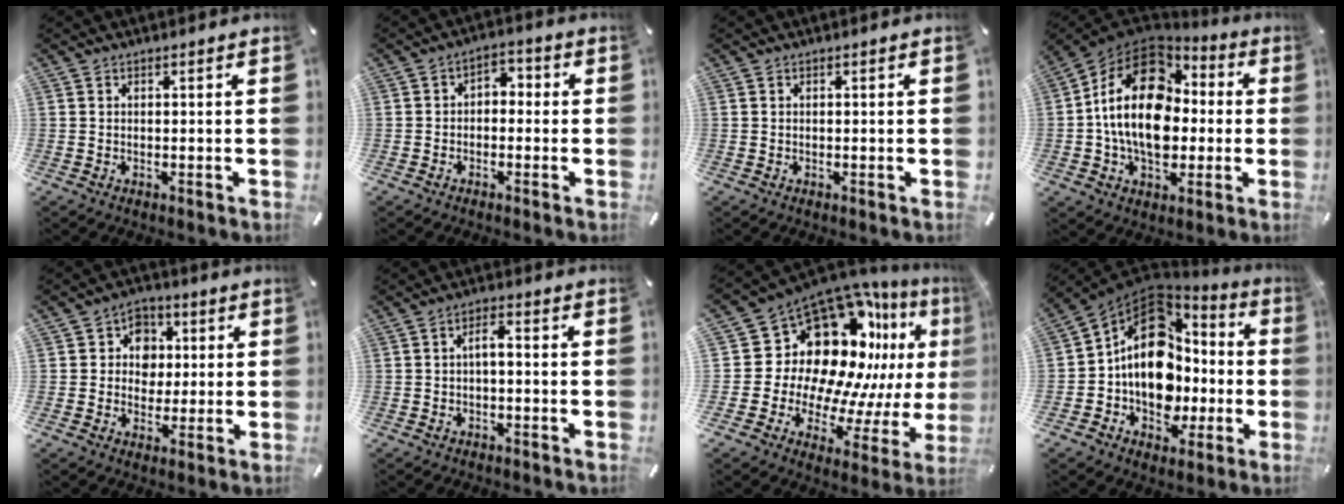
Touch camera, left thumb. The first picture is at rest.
{"total": 3.6, "force": [-2.2, 2.4, 1.5], "torque": [-0.026, 0.020, -0.043]}
{"total": 0.0}
{"total": 20.8, "force": [0.4, 15.0, 14.4], "torque": [-0.278, 0.009, 0.005]}
{"total": 7.5, "force": [0.7, 7.0, 2.8], "torque": [-0.033, 0.004, 0.008]}
{"total": 3.4, "force": [-0.8, 1.3, 3.1], "torque": [-0.055, 0.012, -0.017]}
{"total": 21.2, "force": [9.2, 14.8, 12.1], "torque": [-0.192, -0.114, 0.188]}
{"total": 17.8, "force": [-0.6, 14.1, 10.7], "torque": [-0.176, -0.005, -0.005]}